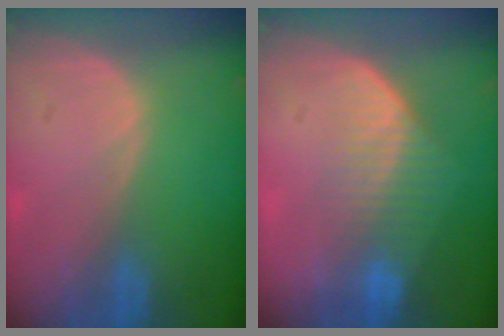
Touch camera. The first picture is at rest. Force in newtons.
{"total": 7.2, "press": 6.1, "slide": 3.8}